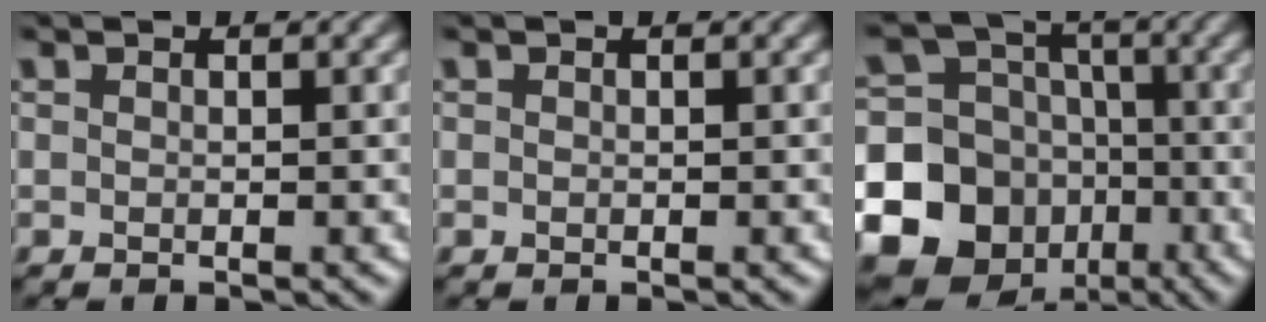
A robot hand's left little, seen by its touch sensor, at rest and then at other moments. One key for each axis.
{"total": 0.0}
{"total": 20.5, "fx": -7.2, "fy": 18.6, "fz": 5.0, "tx": -0.147, "ty": -0.045, "tz": -0.138}